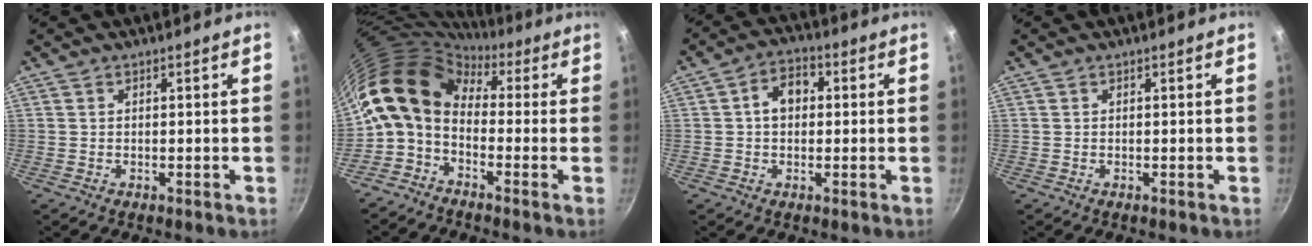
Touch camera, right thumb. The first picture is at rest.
{"total": 11.8, "force": [1.2, 8.0, 8.5], "torque": [-0.152, 0.027, -0.004]}
{"total": 6.1, "force": [0.7, 4.5, 4.1], "torque": [-0.036, 0.017, 0.002]}
{"total": 0.0}